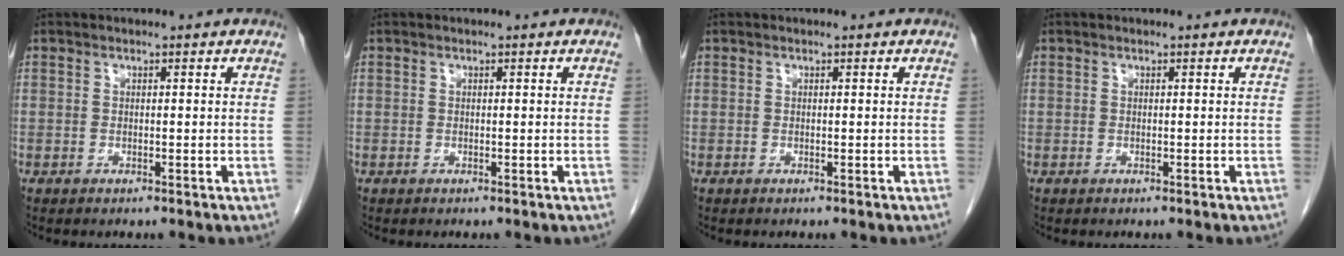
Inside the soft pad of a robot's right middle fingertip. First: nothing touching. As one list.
[{"total": 0.0}, {"total": 0.0}, {"total": 0.0}]